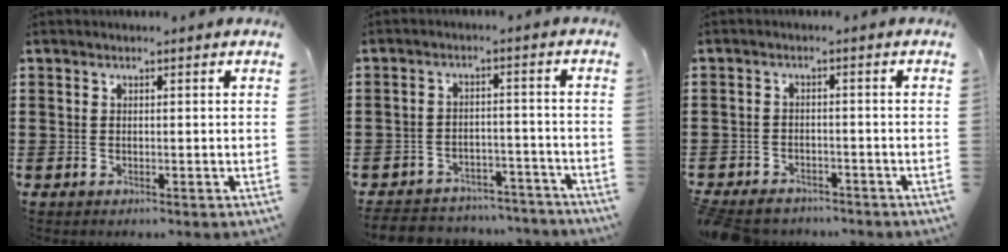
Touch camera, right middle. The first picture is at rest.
{"total": 4.5, "force": [-4.4, 0.8, 0.2], "torque": [-0.005, 0.011, -0.093]}
{"total": 3.0, "force": [-2.9, 0.7, 0.1], "torque": [-0.015, 0.001, -0.065]}